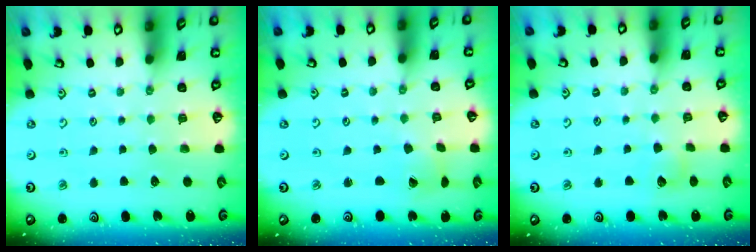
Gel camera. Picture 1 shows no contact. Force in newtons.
{"total": 1.2, "press": 1.2, "slide": 0.1}
{"total": 4.6, "press": 4.5, "slide": 0.6}